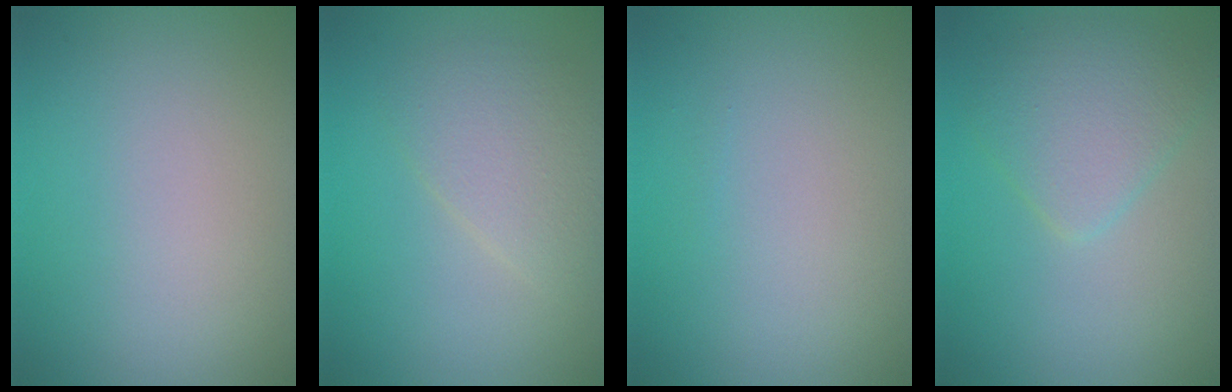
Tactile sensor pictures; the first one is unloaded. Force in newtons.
{"total": 3.0, "press": 3.0, "slide": 0.0}
{"total": 0.0}
{"total": 3.7, "press": 3.7, "slide": 0.0}